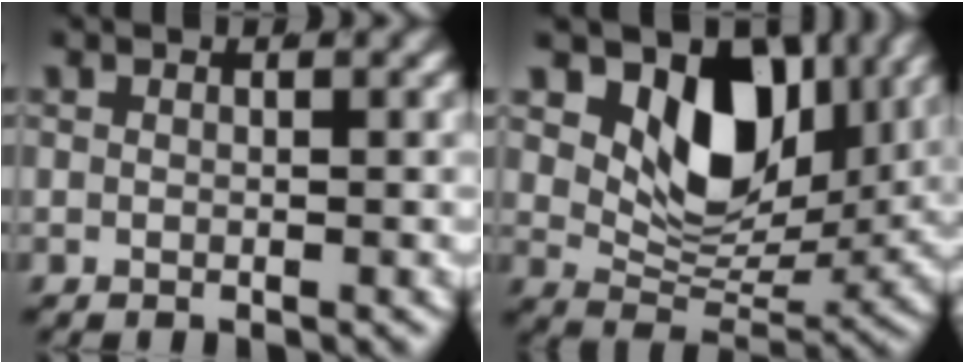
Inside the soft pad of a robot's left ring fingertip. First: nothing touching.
{"total": 10.9, "force": [3.7, 7.3, 7.2], "torque": [-0.124, -0.018, 0.063]}